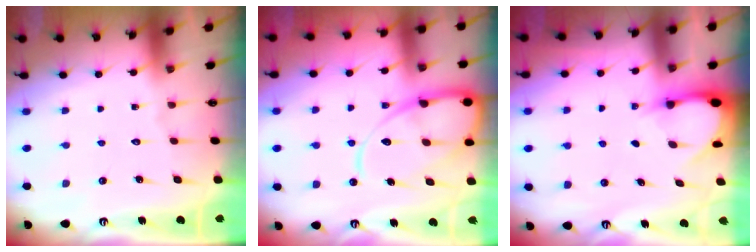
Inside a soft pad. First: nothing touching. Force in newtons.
{"total": 13.2, "press": 13.2, "slide": 1.2}
{"total": 3.0, "press": 3.0, "slide": 0.4}